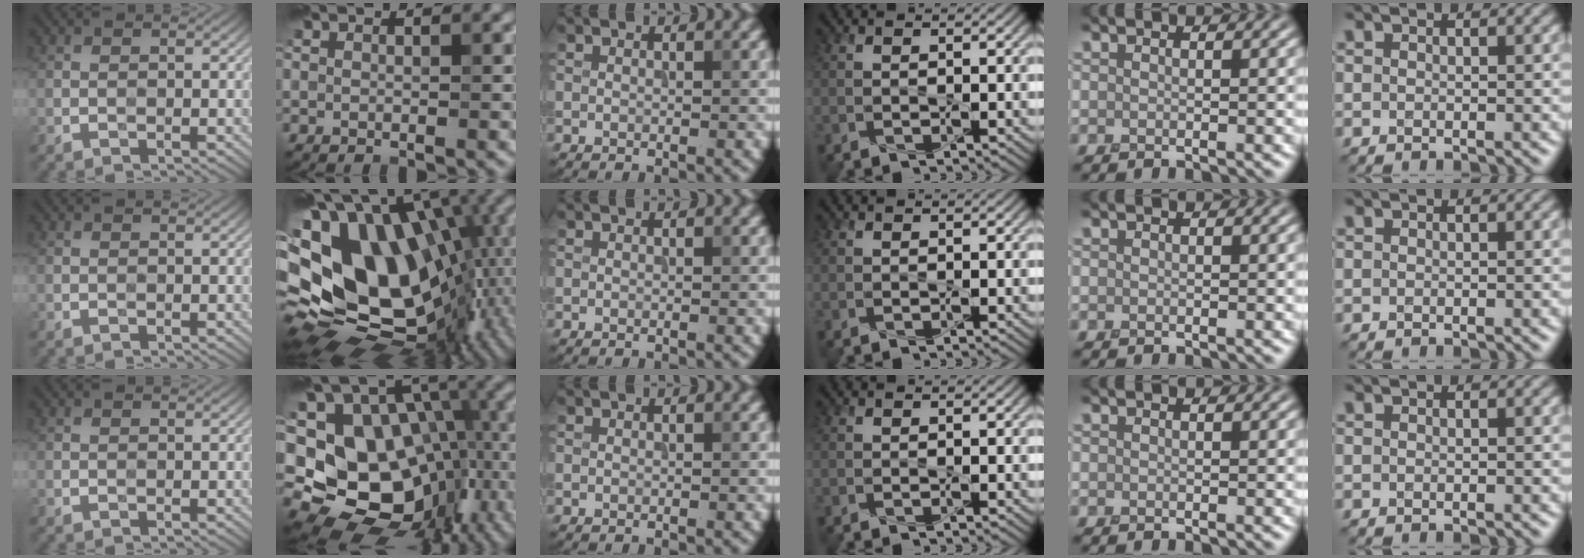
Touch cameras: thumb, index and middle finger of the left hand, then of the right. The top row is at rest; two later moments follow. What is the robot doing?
{"motion": "press", "object": "joystick"}